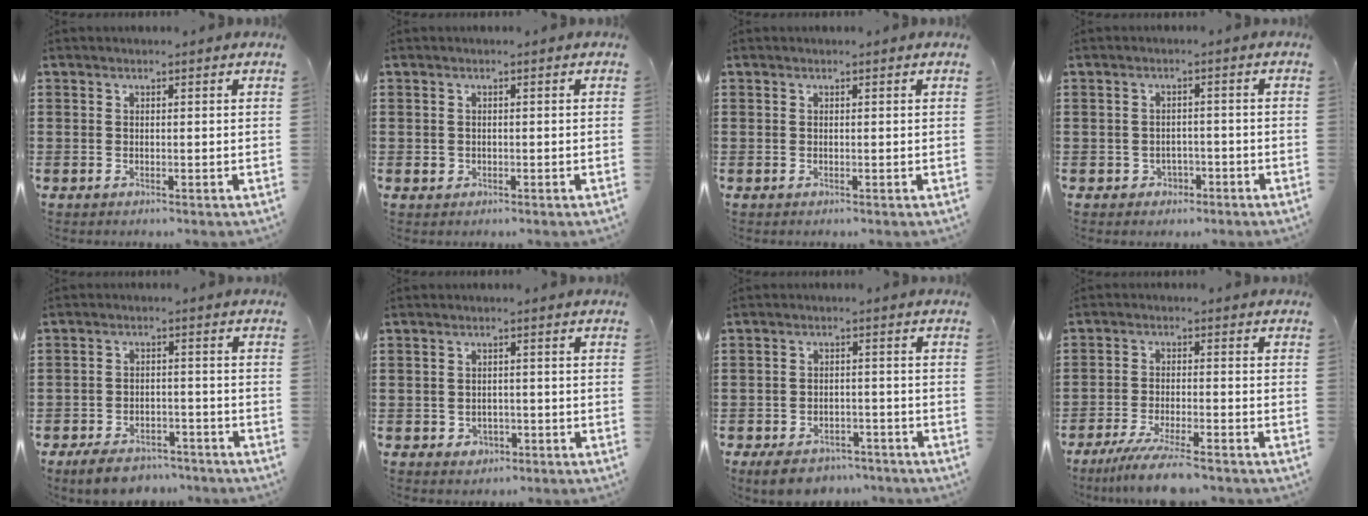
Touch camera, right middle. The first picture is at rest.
{"total": 0.8, "force": [-0.1, 0.8, 0.3], "torque": [-0.007, 0.006, -0.004]}
{"total": 0.0}
{"total": 1.7, "force": [-1.3, 1.1, 0.2], "torque": [-0.013, -0.003, -0.029]}
{"total": 4.8, "force": [-4.5, 1.3, 1.3], "torque": [-0.030, 0.008, -0.089]}
{"total": 1.6, "force": [-0.8, 1.3, 0.5], "torque": [-0.017, 0.000, -0.020]}
{"total": 4.1, "force": [-3.8, 1.3, 0.8], "torque": [-0.017, 0.009, -0.075]}
{"total": 6.5, "force": [-5.2, 0.3, 3.8], "torque": [-0.077, -0.014, -0.097]}